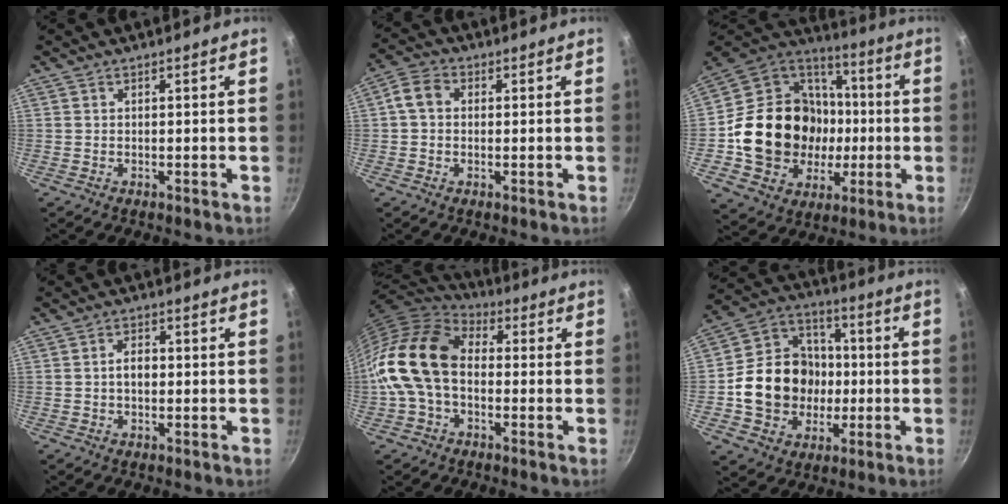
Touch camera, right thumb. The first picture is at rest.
{"total": 4.7, "force": [0.4, 3.7, 2.9], "torque": [-0.057, 0.011, -0.006]}
{"total": 25.3, "force": [-1.5, 21.4, 13.5], "torque": [-0.219, 0.033, -0.007]}
{"total": 3.2, "force": [-0.1, 2.1, 2.4], "torque": [-0.028, 0.012, -0.003]}
{"total": 16.6, "force": [-1.1, 11.5, 11.9], "torque": [-0.214, 0.039, -0.037]}
{"total": 17.6, "force": [-2.0, 15.2, 8.6], "torque": [-0.118, 0.036, -0.033]}